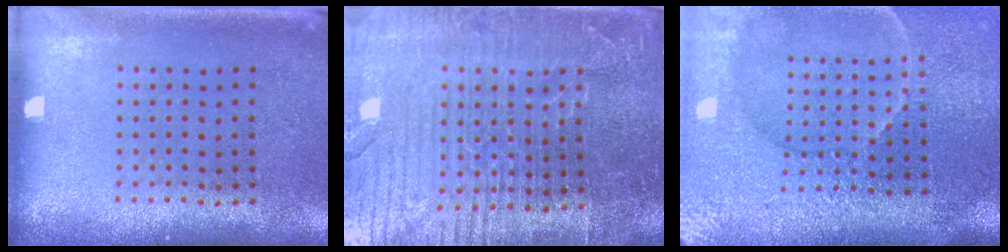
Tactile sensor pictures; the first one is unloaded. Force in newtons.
{"total": 5.3, "press": 4.8, "slide": 2.3}
{"total": 4.3, "press": 3.9, "slide": 1.9}